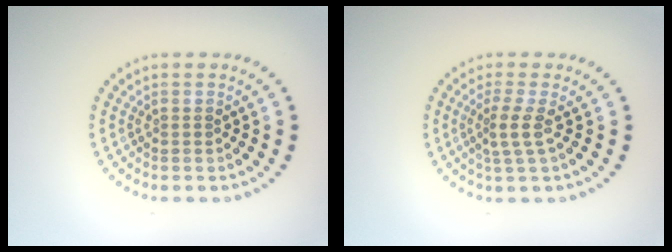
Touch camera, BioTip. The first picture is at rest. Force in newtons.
{"total": 2.2, "press": 1.6, "slide": 1.5}